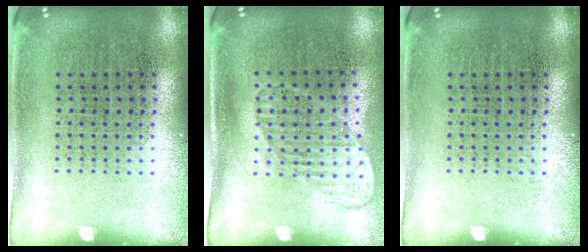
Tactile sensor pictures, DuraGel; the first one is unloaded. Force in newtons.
{"total": 1.4, "press": 1.1, "slide": 0.9}
{"total": 0.0}